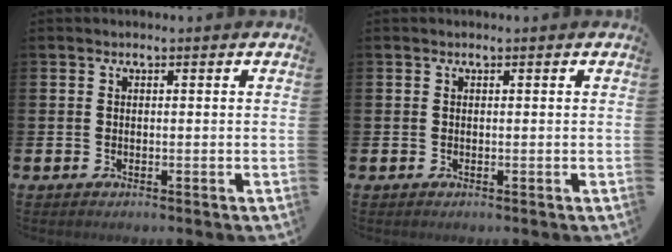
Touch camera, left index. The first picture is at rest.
{"total": 0.0}